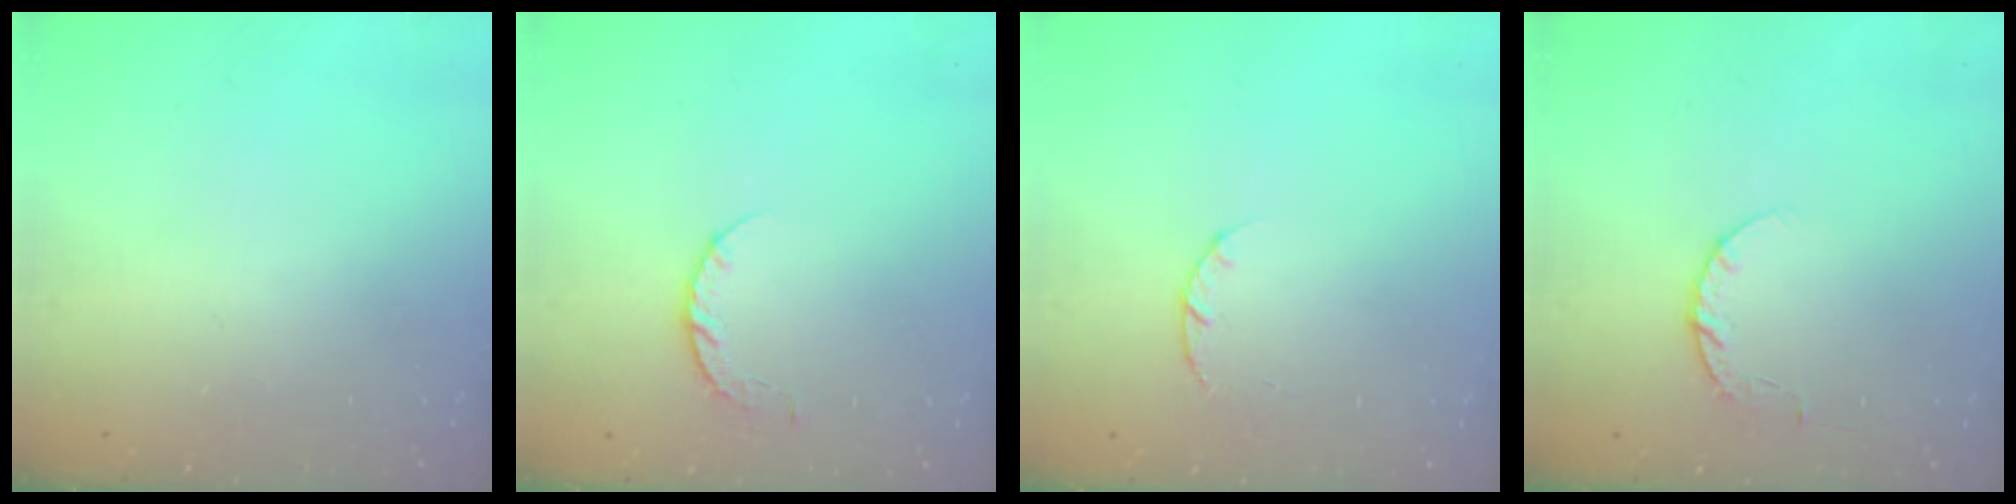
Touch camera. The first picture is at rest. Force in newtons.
{"total": 5.2, "press": 5.2, "slide": 0.8}
{"total": 1.4, "press": 1.3, "slide": 0.3}
{"total": 4.5, "press": 4.5, "slide": 0.5}